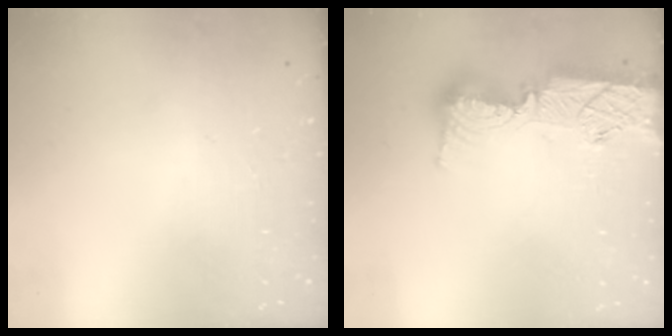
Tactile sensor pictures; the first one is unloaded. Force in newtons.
{"total": 16.0, "press": 15.9, "slide": 1.4}